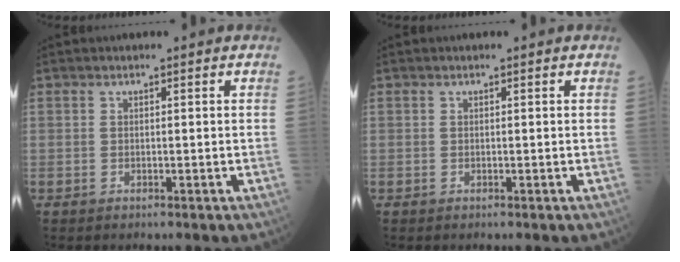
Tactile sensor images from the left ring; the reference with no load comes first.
{"total": 0.0}